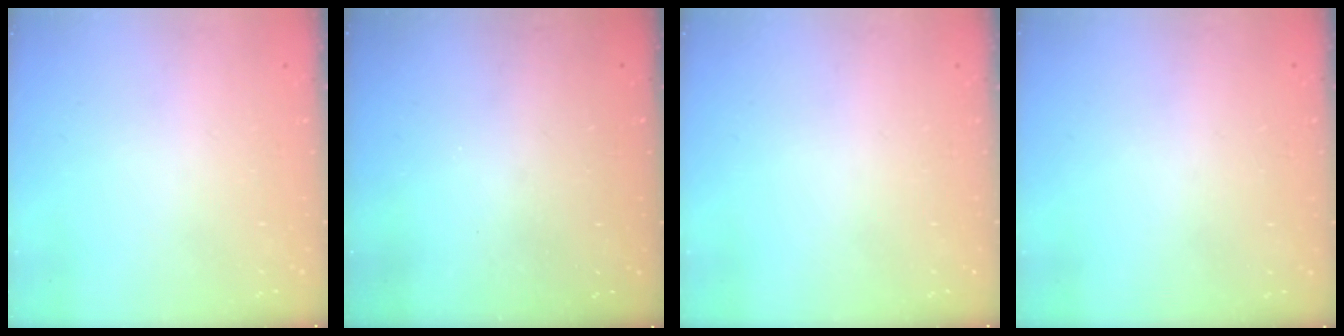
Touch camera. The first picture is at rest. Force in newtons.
{"total": 3.3, "press": 3.3, "slide": 0.2}
{"total": 0.0}
{"total": 3.6, "press": 3.6, "slide": 0.2}